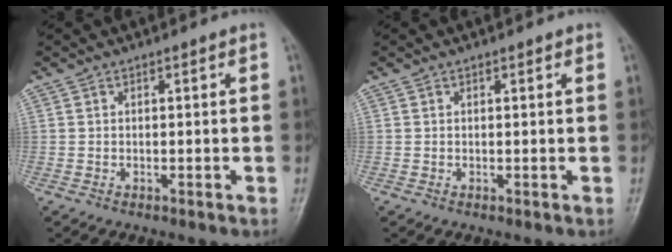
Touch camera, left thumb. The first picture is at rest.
{"total": 0.6, "force": [0.4, 0.3, 0.4], "torque": [-0.005, -0.001, 0.004]}